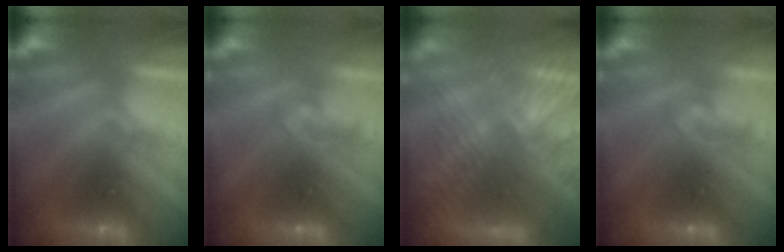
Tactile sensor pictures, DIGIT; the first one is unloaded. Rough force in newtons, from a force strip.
{"total": 2.3}
{"total": 8.2}
{"total": 2.3}